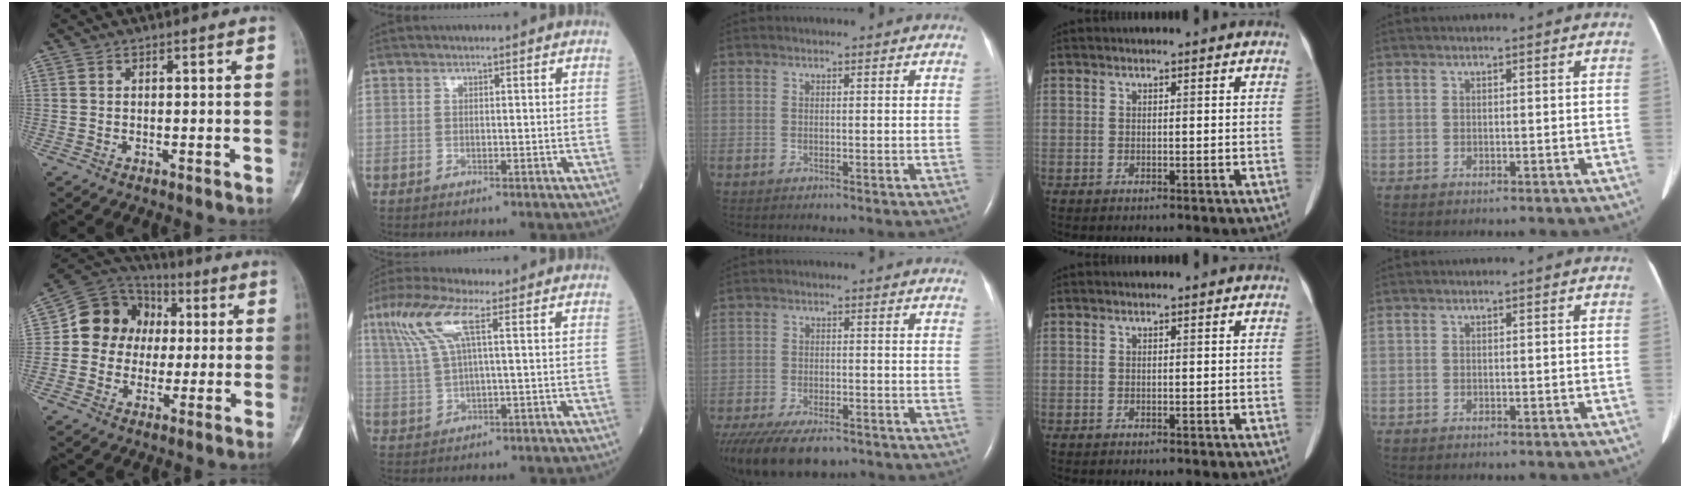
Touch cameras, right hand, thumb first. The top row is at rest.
{"thumb": {"total": 13.2, "force": [1.0, 11.7, 6.0], "torque": [-0.060, 0.026, 0.007]}, "index": {"total": 7.5, "force": [3.2, 1.0, 6.8], "torque": [-0.164, 0.020, 0.068]}, "middle": {"total": 14.8, "force": [-10.7, 6.0, 8.3], "torque": [-0.194, -0.031, -0.164]}}